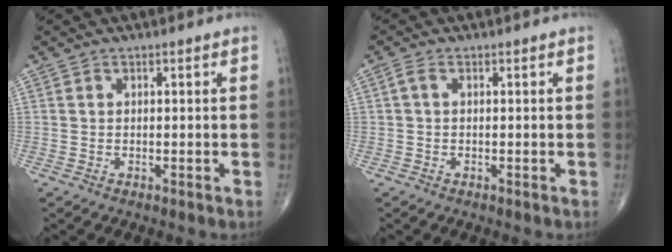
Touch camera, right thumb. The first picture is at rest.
{"total": 1.4, "force": [0.2, 0.7, 1.2], "torque": [-0.027, 0.008, 0.002]}